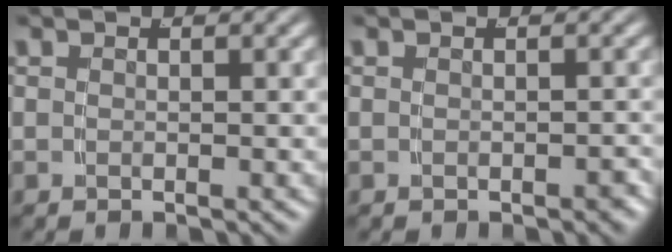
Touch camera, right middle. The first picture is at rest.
{"total": 0.8, "force": [-0.6, 0.4, 0.3], "torque": [-0.004, 0.002, -0.011]}